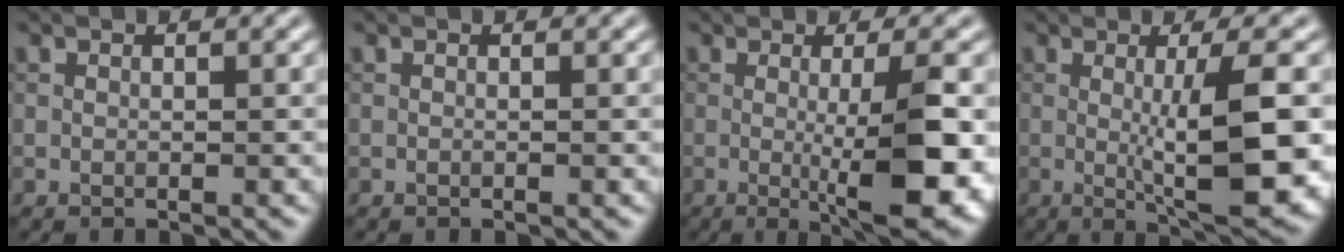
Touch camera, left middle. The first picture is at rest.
{"total": 0.0}
{"total": 8.8, "force": [-1.2, 1.8, 8.5], "torque": [-0.118, -0.013, -0.013]}
{"total": 8.6, "force": [-0.3, 1.7, 8.4], "torque": [-0.122, -0.008, 0.002]}